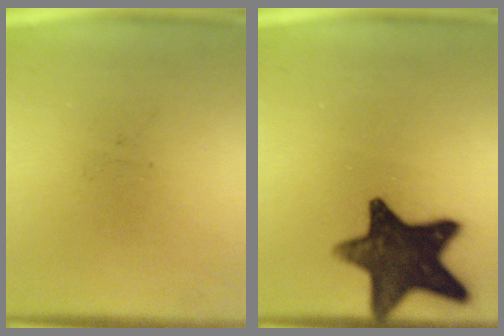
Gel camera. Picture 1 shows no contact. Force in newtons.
{"total": 14.9}